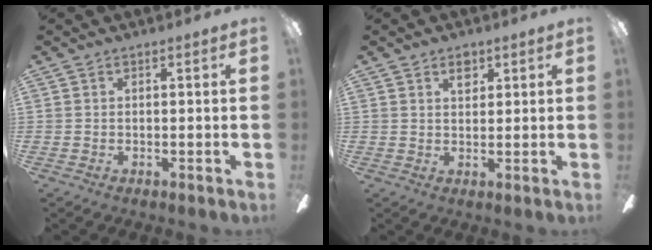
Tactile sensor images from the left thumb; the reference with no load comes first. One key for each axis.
{"total": 3.1, "fx": 2.0, "fy": 1.7, "fz": 1.7, "tx": -0.013, "ty": -0.007, "tz": 0.031}